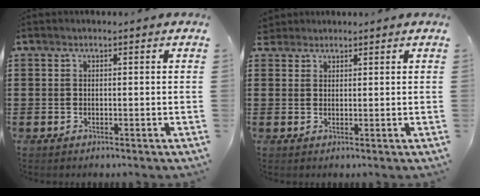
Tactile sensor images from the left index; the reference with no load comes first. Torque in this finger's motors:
{"motor_torque": [0.06, -0.05, -0.02, -0.02]}